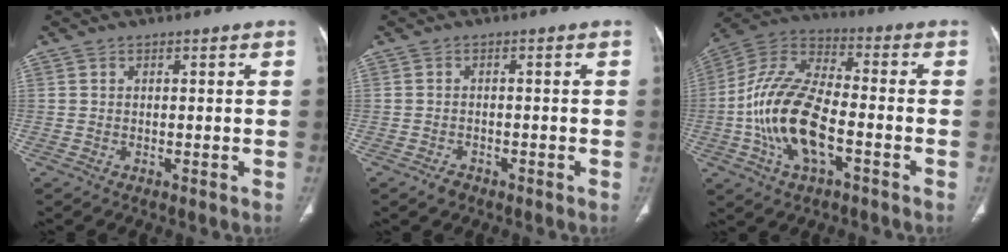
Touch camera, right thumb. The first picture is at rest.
{"total": 2.0, "force": [-1.4, 1.3, 0.7], "torque": [-0.015, 0.007, -0.018]}
{"total": 17.4, "force": [-4.5, 8.4, 14.6], "torque": [-0.291, 0.031, -0.085]}